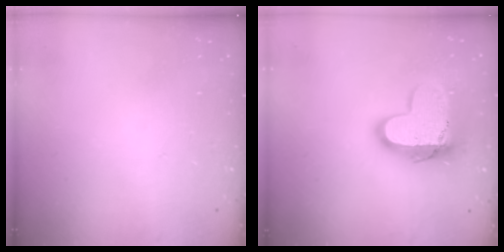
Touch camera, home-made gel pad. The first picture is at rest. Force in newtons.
{"total": 14.3, "press": 14.3, "slide": 1.2}